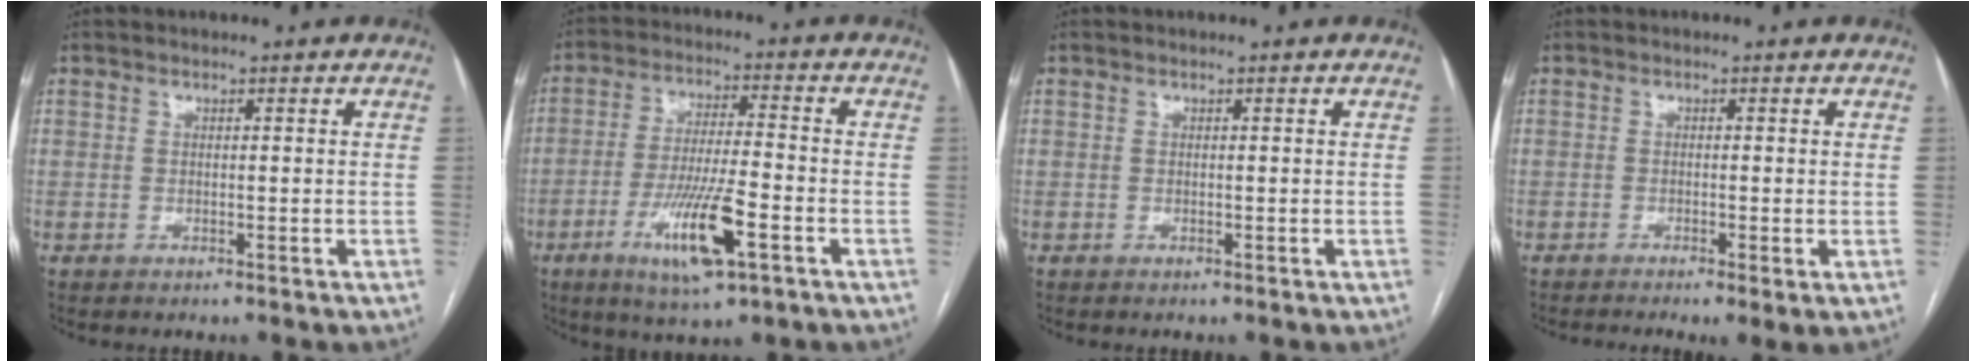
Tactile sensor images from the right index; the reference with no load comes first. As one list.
[{"total": 11.4, "force": [-4.8, 1.5, 10.2], "torque": [-0.194, -0.014, -0.081]}, {"total": 0.0}, {"total": 3.1, "force": [-1.6, 0.4, 2.7], "torque": [-0.038, -0.011, -0.025]}]